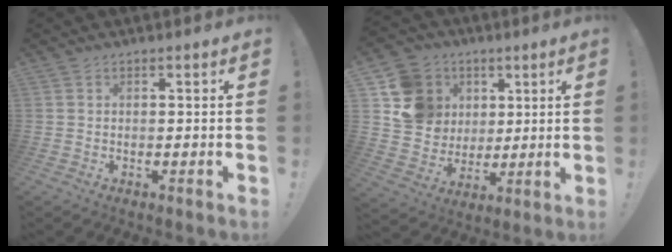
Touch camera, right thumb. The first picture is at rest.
{"total": 15.8, "force": [4.7, 14.2, 5.2], "torque": [-0.079, -0.008, 0.114]}